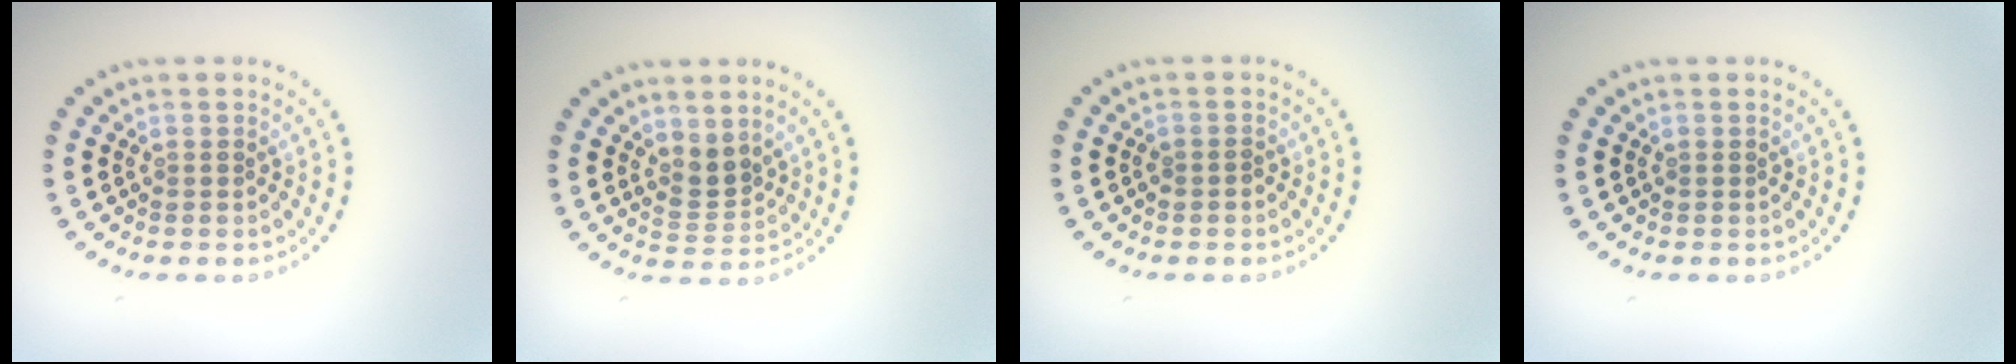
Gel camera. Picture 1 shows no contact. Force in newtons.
{"total": 2.2, "press": 1.6, "slide": 1.5}
{"total": 0.8, "press": 0.7, "slide": 0.2}
{"total": 0.0}